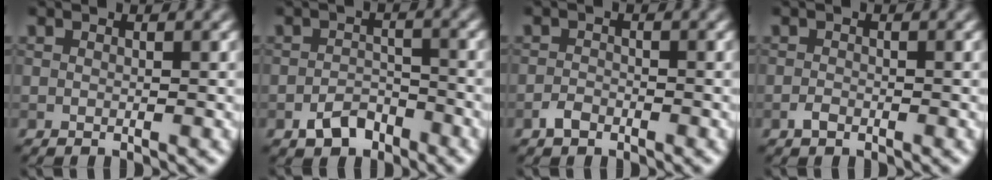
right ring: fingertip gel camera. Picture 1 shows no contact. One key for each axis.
{"total": 3.1, "fx": -2.1, "fy": 1.7, "fz": 1.5, "tx": -0.021, "ty": 0.006, "tz": -0.038}
{"total": 1.4, "fx": -1.1, "fy": 0.7, "fz": 0.5, "tx": -0.009, "ty": 0.001, "tz": -0.022}
{"total": 0.9, "fx": -0.7, "fy": 0.4, "fz": 0.5, "tx": -0.010, "ty": -0.003, "tz": -0.015}